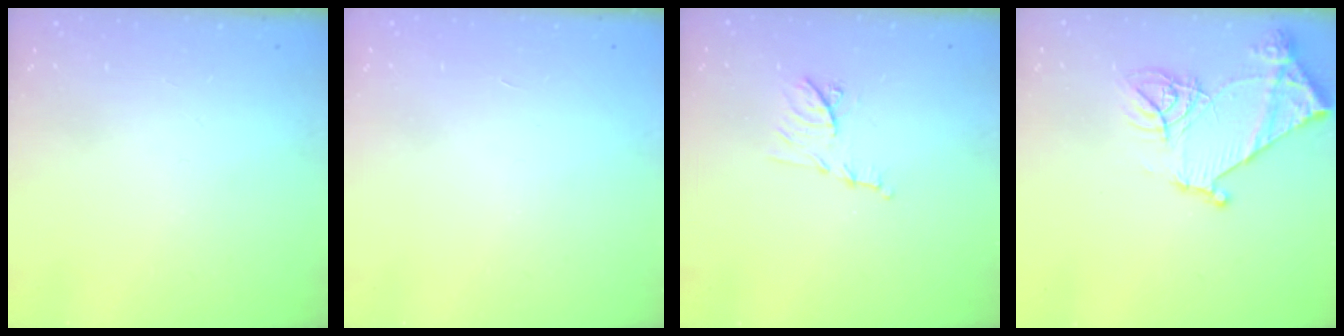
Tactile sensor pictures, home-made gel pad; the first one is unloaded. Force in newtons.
{"total": 1.6, "press": 1.6, "slide": 0.1}
{"total": 9.4, "press": 9.4, "slide": 0.1}
{"total": 14.8, "press": 14.7, "slide": 1.6}